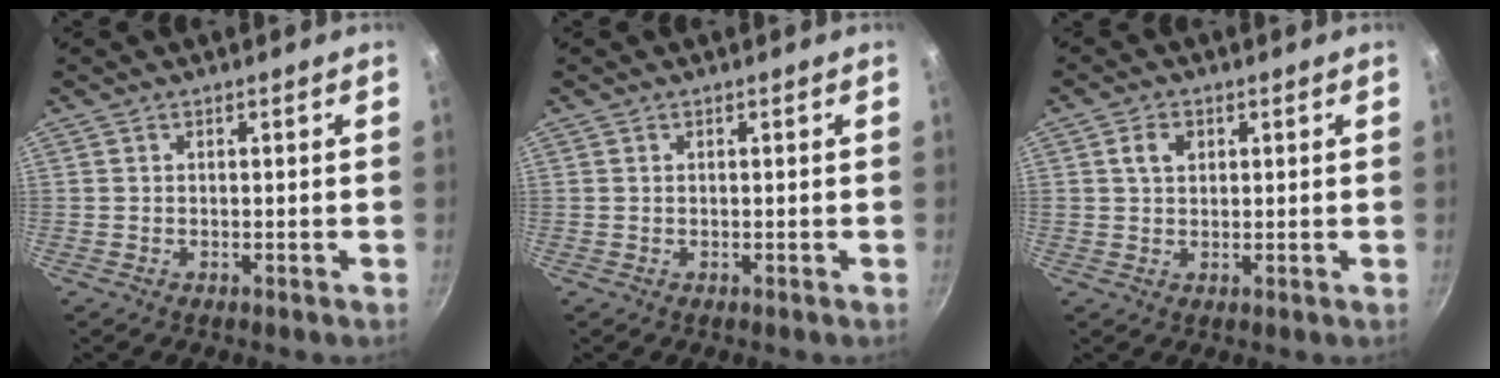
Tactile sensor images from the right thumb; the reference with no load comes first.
{"total": 0.0}
{"total": 3.4, "force": [1.1, 2.5, 2.1], "torque": [-0.026, 0.001, 0.018]}